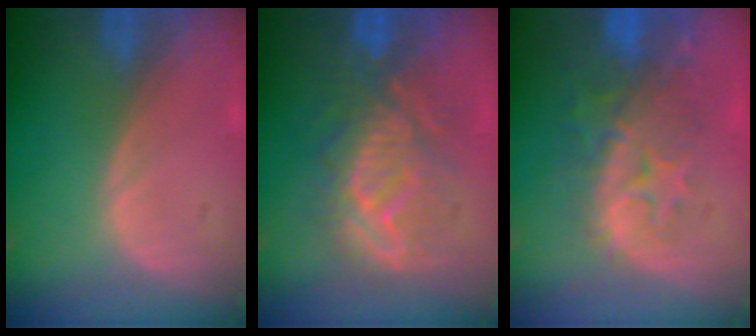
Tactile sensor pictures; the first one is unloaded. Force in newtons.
{"total": 9.2, "press": 9.2, "slide": 0.2}
{"total": 9.8, "press": 8.8, "slide": 4.3}